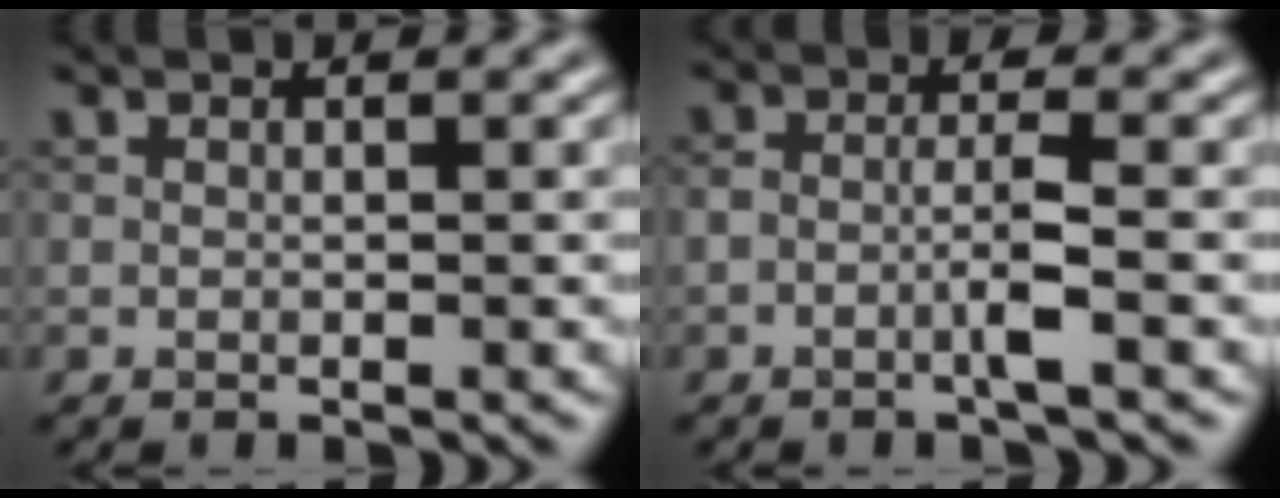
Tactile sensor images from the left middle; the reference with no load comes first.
{"total": 2.1, "force": [-0.8, 0.2, 2.0], "torque": [-0.038, 0.008, -0.021]}